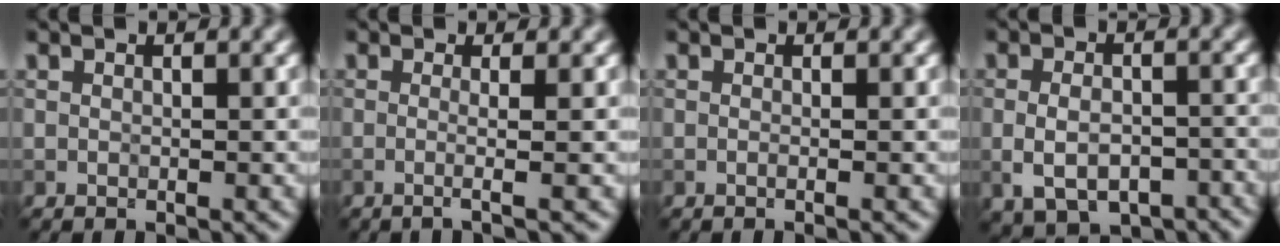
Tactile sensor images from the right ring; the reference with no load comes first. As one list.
[{"total": 2.5, "force": [0.0, 1.0, 2.3], "torque": [-0.025, -0.001, -0.031]}, {"total": 1.4, "force": [0.1, 0.7, 1.2], "torque": [-0.002, -0.010, -0.014]}, {"total": 6.2, "force": [-2.5, 3.7, 4.3], "torque": [-0.070, -0.006, -0.035]}]